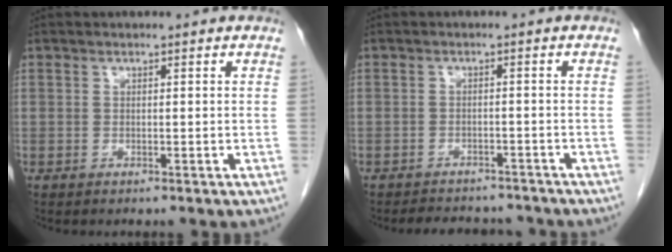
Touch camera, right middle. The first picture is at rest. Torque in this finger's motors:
{"motor_torque": [0.04, -0.04, 0.01, 0.00]}